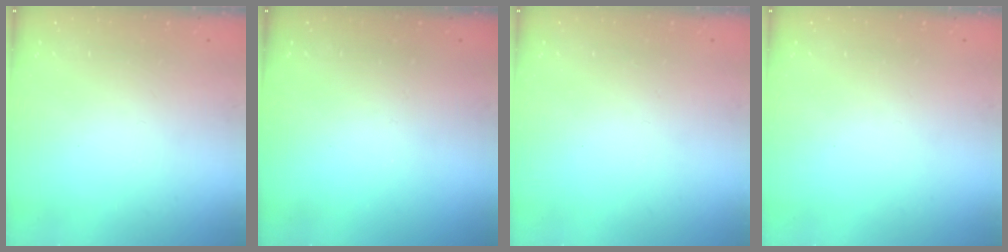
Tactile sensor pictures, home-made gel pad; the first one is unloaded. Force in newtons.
{"total": 0.0}
{"total": 0.0}
{"total": 0.0}